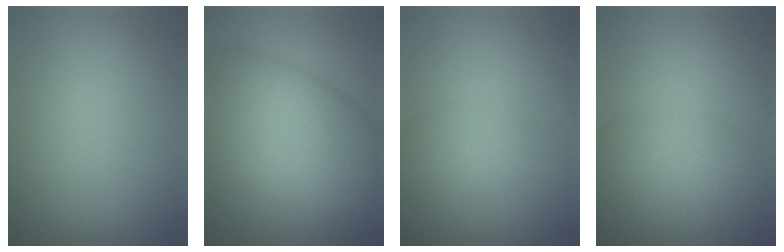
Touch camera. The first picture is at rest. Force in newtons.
{"total": 11.8, "press": 11.8, "slide": 0.4}
{"total": 1.6, "press": 1.6, "slide": 0.1}
{"total": 2.4, "press": 2.4, "slide": 0.0}